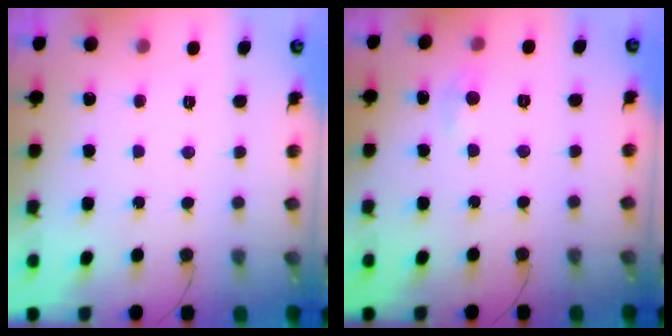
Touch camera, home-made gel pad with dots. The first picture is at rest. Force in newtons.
{"total": 3.7, "press": 3.6, "slide": 0.6}